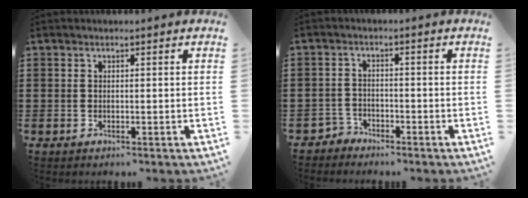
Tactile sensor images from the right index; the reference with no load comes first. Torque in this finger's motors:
{"motor_torque": [-0.87, 1.27, 0.00, 0.00]}